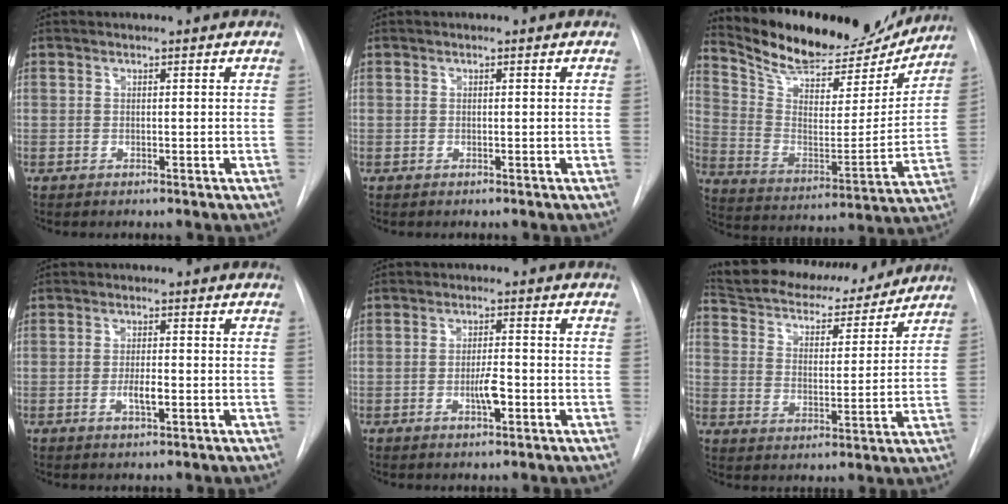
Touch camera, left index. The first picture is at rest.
{"total": 0.0}
{"total": 22.6, "force": [20.8, 5.8, 6.8], "torque": [-0.117, -0.025, 0.316]}
{"total": 2.5, "force": [-0.8, 0.6, 2.3], "torque": [-0.044, 0.001, -0.012]}
{"total": 3.3, "force": [-1.2, 0.7, 3.0], "torque": [-0.053, 0.002, -0.019]}
{"total": 19.6, "force": [17.6, 5.4, 6.8], "torque": [-0.121, 0.013, 0.262]}